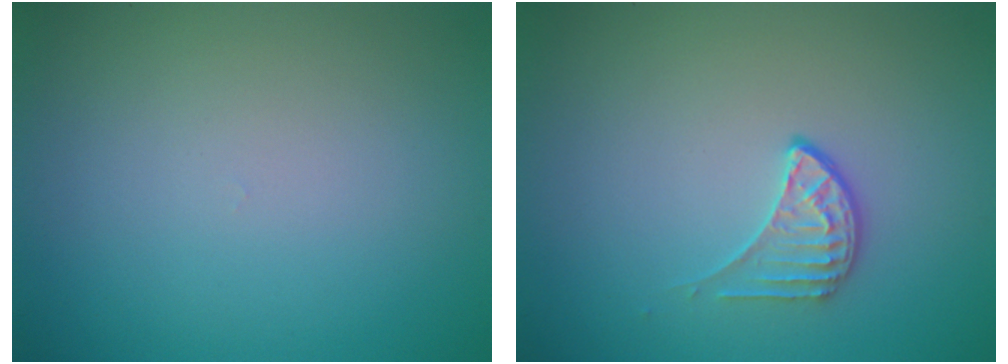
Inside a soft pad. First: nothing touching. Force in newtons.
{"total": 1.9, "press": 1.3, "slide": 1.3}